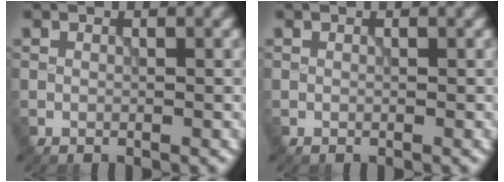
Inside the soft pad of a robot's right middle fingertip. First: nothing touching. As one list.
[{"total": 0.0}]